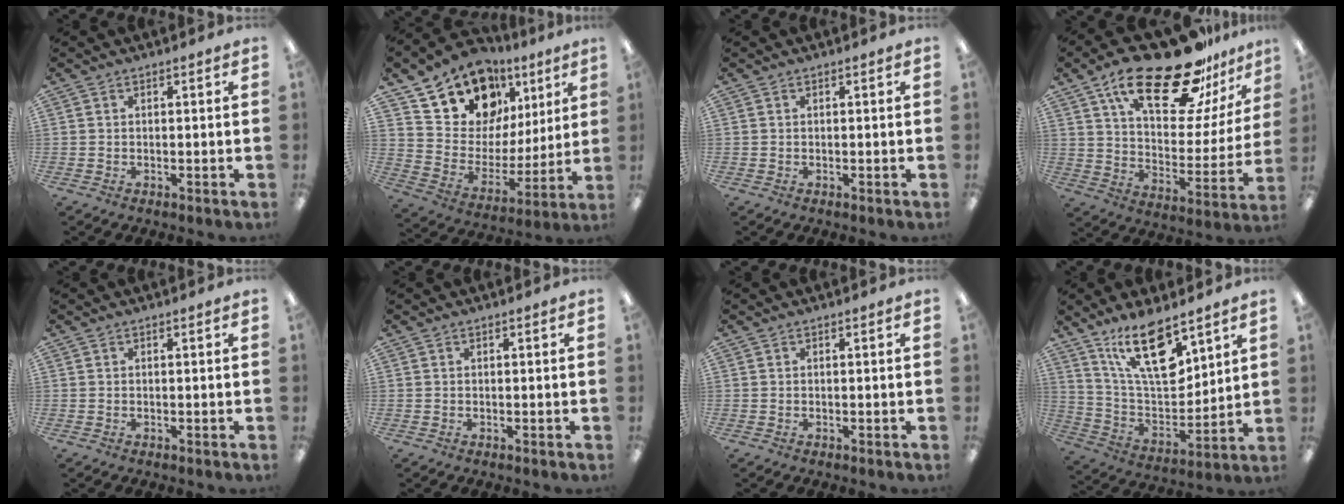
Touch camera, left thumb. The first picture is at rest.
{"total": 16.9, "force": [11.8, 10.6, 5.8], "torque": [-0.106, -0.076, 0.216]}
{"total": 0.0}
{"total": 26.6, "force": [18.1, 9.8, 16.9], "torque": [-0.263, -0.111, 0.300]}
{"total": 0.0}
{"total": 0.0}
{"total": 0.0}
{"total": 18.2, "force": [11.8, 6.6, 12.2], "torque": [-0.228, -0.061, 0.201]}